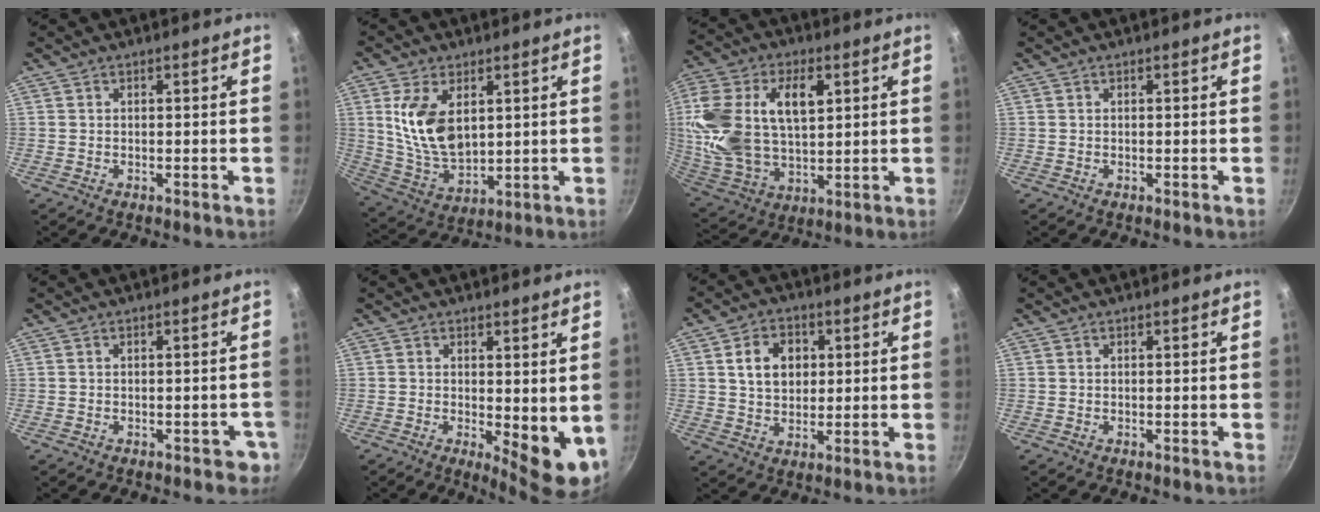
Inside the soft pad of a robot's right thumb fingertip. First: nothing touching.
{"total": 13.2, "force": [3.5, 7.7, 10.1], "torque": [-0.181, -0.028, 0.080]}
{"total": 20.9, "force": [4.9, 12.6, 15.8], "torque": [-0.306, -0.009, 0.095]}
{"total": 0.0}
{"total": 2.7, "force": [-1.2, 1.8, 1.5], "torque": [0.003, 0.021, -0.001]}
{"total": 7.8, "force": [0.2, 3.2, 7.1], "torque": [-0.082, -0.015, 0.009]}
{"total": 8.7, "force": [2.0, 6.6, 5.3], "torque": [-0.066, 0.004, 0.031]}
{"total": 0.0}